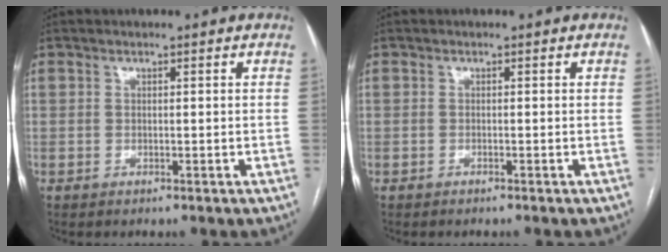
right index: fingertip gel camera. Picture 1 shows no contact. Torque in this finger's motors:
{"motor_torque": [-0.28, 0.24, -0.54, -0.13]}